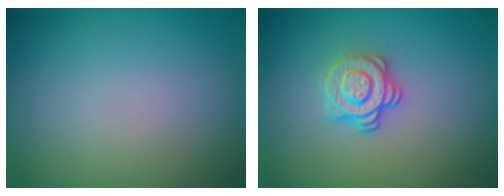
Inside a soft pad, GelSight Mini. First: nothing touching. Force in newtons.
{"total": 2.9, "press": 2.5, "slide": 1.3}